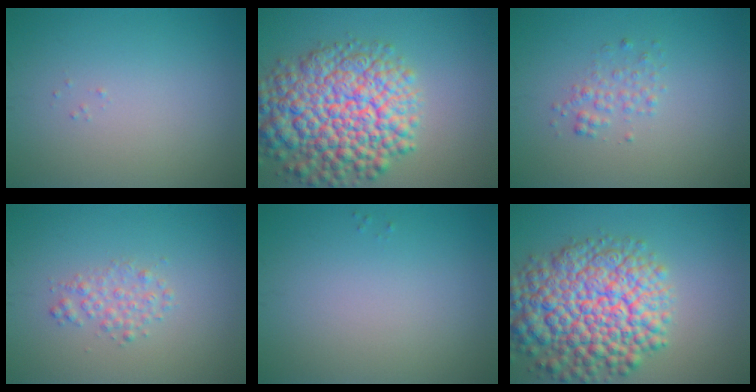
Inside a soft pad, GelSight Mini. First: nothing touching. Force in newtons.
{"total": 11.4, "press": 11.4, "slide": 0.5}
{"total": 1.5, "press": 1.5, "slide": 0.0}
{"total": 1.7, "press": 1.7, "slide": 0.0}
{"total": 0.0}
{"total": 11.4, "press": 11.4, "slide": 0.5}